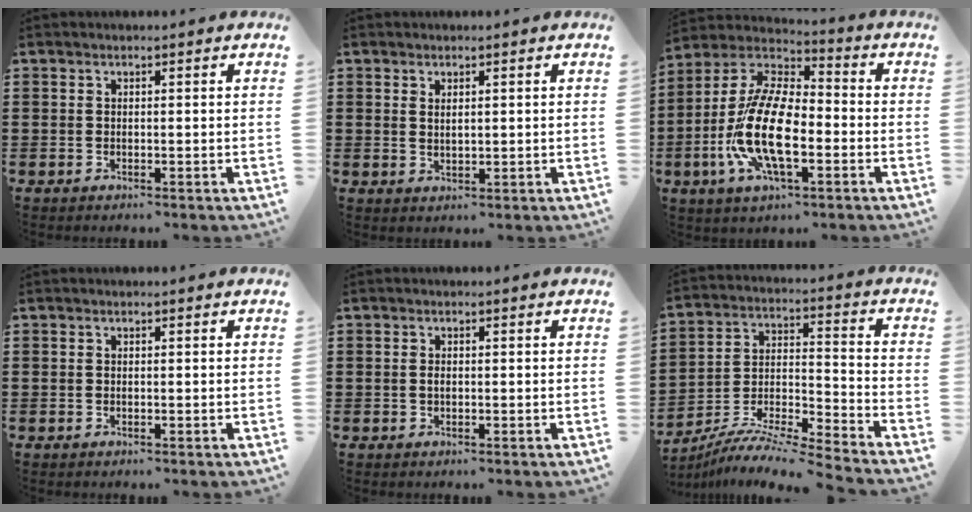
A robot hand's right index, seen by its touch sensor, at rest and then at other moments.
{"total": 1.2, "force": [0.9, 0.5, 0.6], "torque": [-0.012, 0.003, 0.016]}
{"total": 15.1, "force": [-4.5, 6.7, 12.7], "torque": [-0.301, -0.006, -0.093]}
{"total": 0.0}
{"total": 0.7, "force": [0.0, 0.4, 0.6], "torque": [-0.014, -0.001, -0.001]}
{"total": 8.1, "force": [-7.7, -0.4, 2.5], "torque": [-0.045, -0.005, -0.158]}